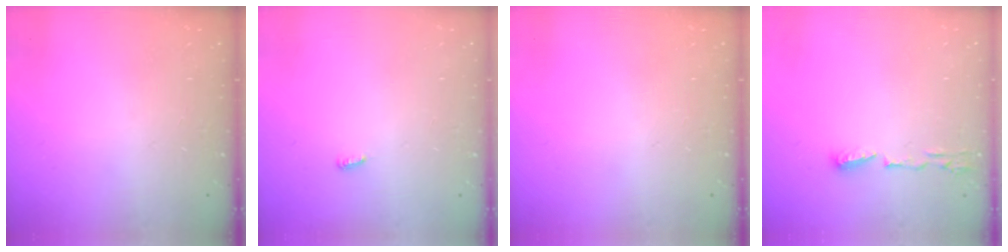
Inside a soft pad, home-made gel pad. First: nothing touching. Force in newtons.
{"total": 2.9, "press": 2.9, "slide": 0.2}
{"total": 0.0}
{"total": 6.0, "press": 5.8, "slide": 1.2}